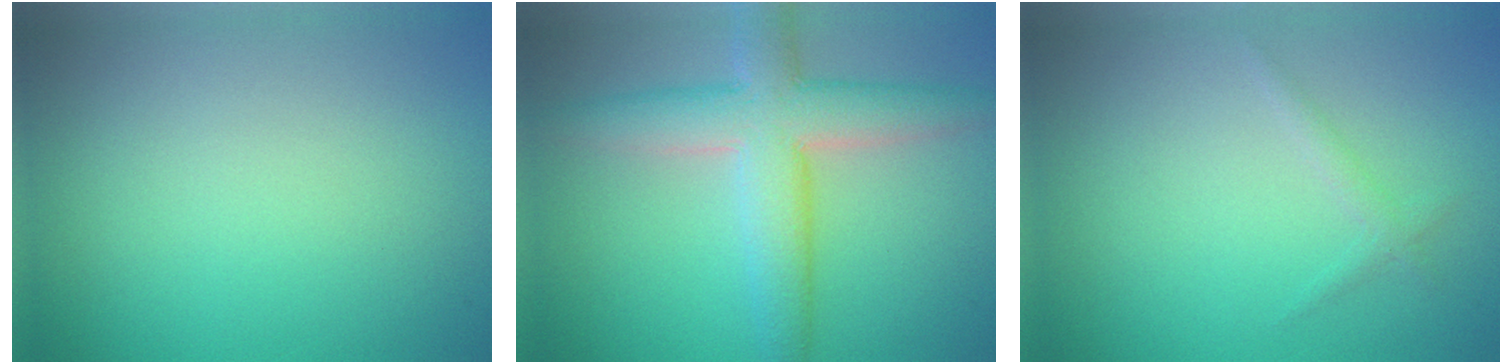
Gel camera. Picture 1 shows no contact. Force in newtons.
{"total": 6.6, "press": 6.5, "slide": 0.3}
{"total": 0.9, "press": 0.9, "slide": 0.1}